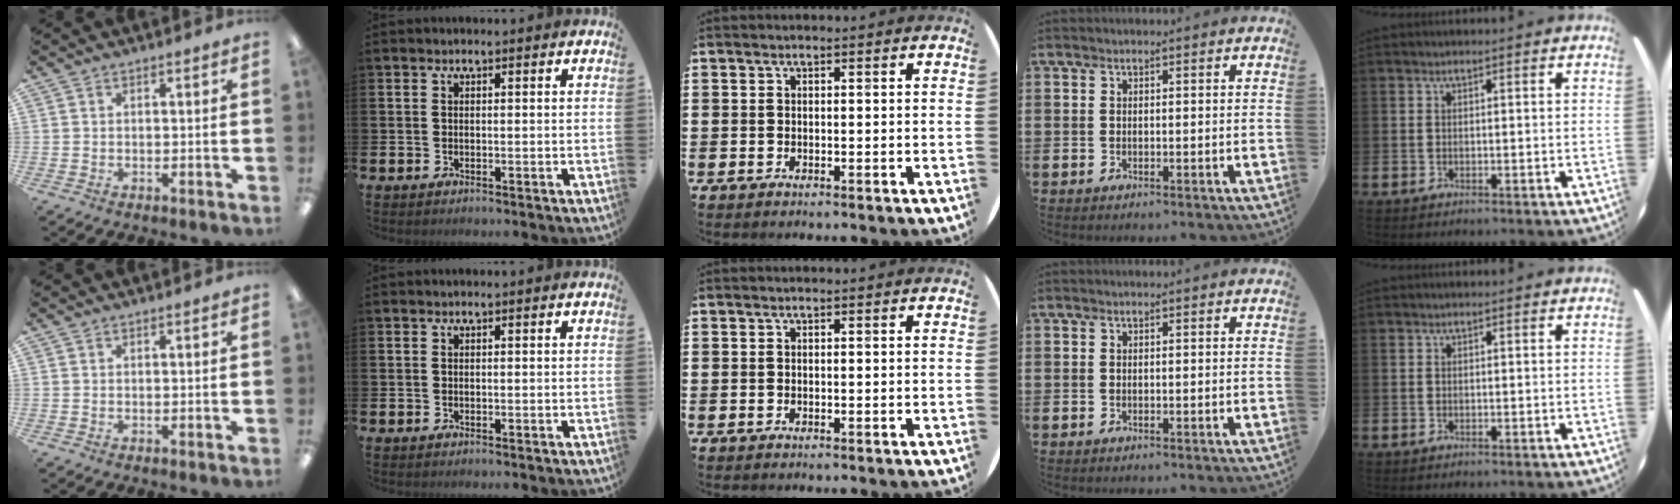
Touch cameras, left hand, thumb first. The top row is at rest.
{}